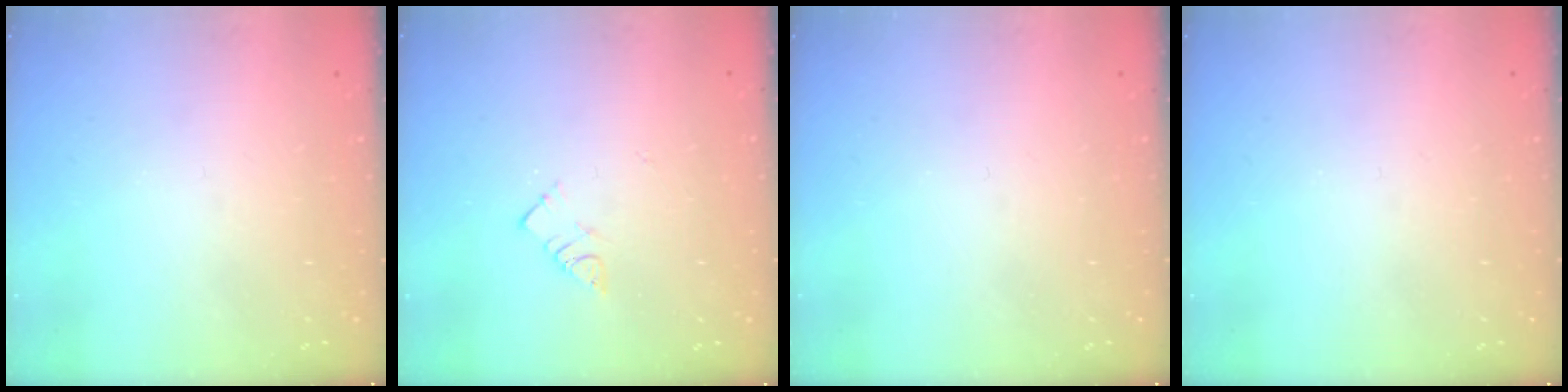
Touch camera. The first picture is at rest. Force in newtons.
{"total": 4.4, "press": 4.4, "slide": 0.1}
{"total": 0.0}
{"total": 0.0}